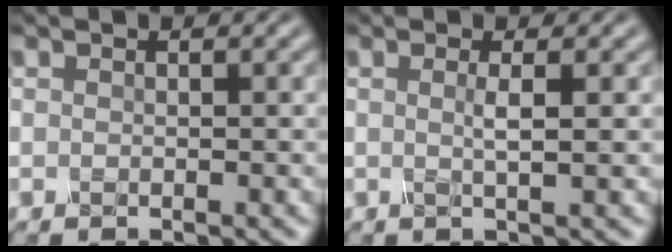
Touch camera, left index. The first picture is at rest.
{"total": 1.7, "force": [0.2, 0.4, 1.7], "torque": [-0.029, 0.002, -0.003]}